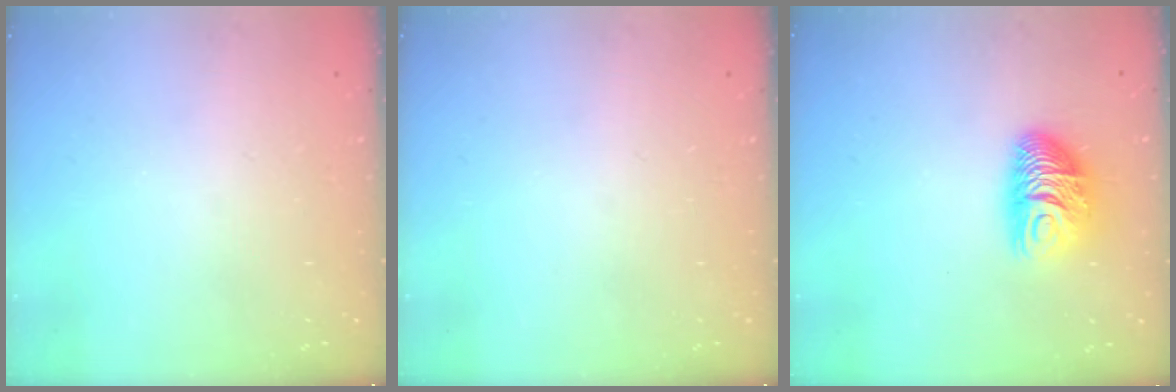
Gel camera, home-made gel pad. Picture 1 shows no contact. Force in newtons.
{"total": 0.0}
{"total": 9.1, "press": 9.1, "slide": 0.9}